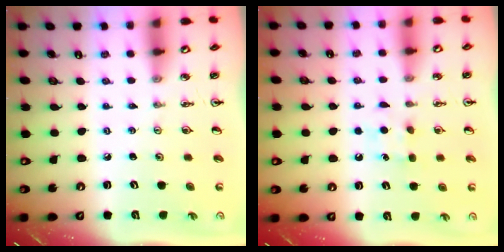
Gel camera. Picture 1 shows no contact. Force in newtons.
{"total": 5.6, "press": 5.5, "slide": 0.7}